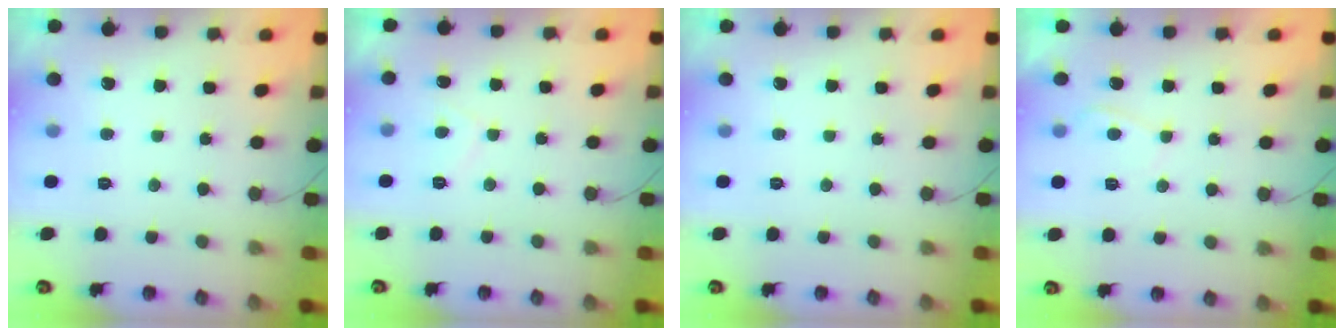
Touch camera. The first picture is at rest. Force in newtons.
{"total": 2.8, "press": 2.7, "slide": 0.8}
{"total": 0.0}
{"total": 1.2, "press": 1.0, "slide": 0.6}